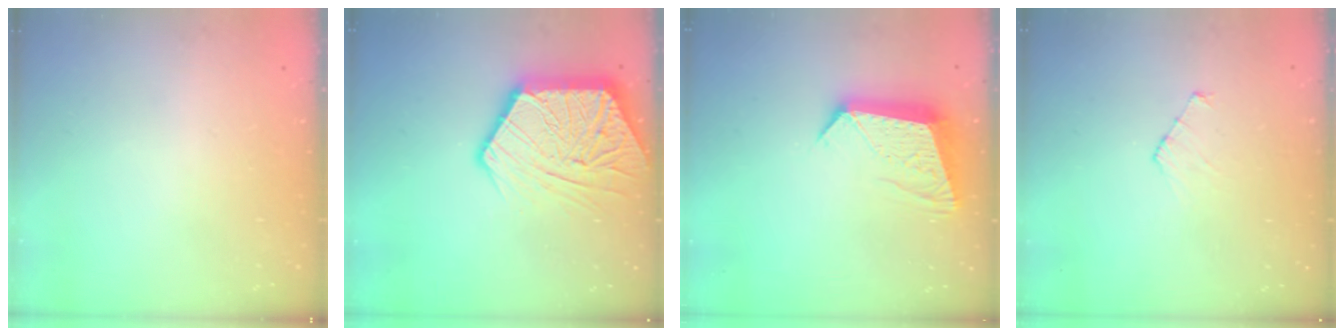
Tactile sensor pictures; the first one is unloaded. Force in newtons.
{"total": 17.9, "press": 17.9, "slide": 1.5}
{"total": 11.6, "press": 11.6, "slide": 1.1}
{"total": 5.0, "press": 5.0, "slide": 0.5}